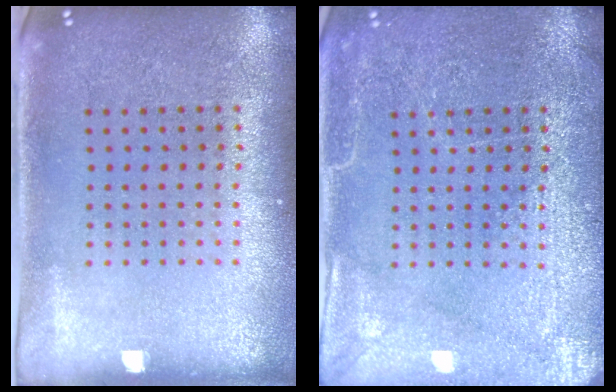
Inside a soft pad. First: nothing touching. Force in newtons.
{"total": 4.0, "press": 3.9, "slide": 0.5}